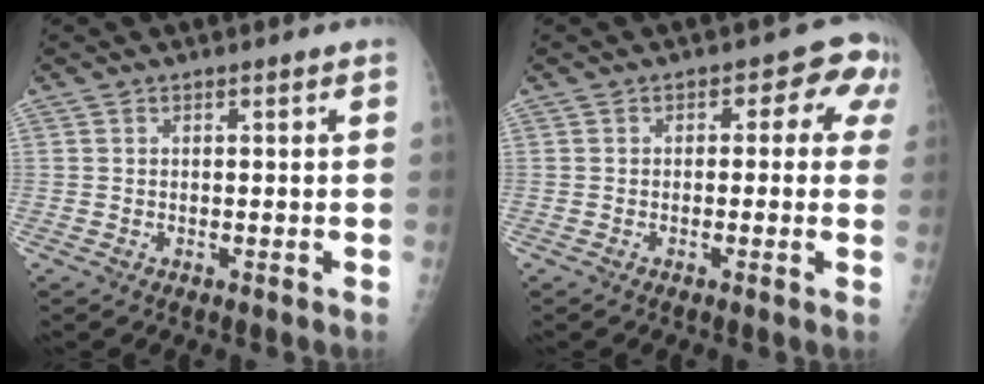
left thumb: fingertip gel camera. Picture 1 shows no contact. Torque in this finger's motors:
{"motor_torque": [-0.32, 0.10, -0.26, 0.01, 0.05]}